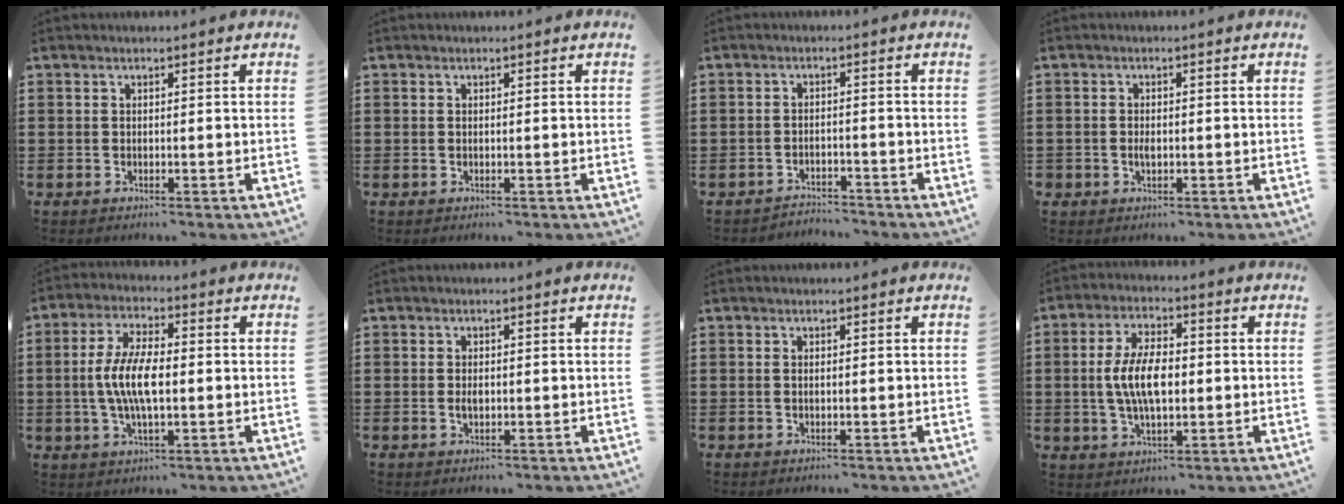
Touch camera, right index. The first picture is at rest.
{"total": 0.0}
{"total": 2.7, "force": [-2.6, 0.2, -0.3], "torque": [-0.004, 0.001, -0.059]}
{"total": 1.2, "force": [-0.3, 0.9, 0.7], "torque": [-0.015, 0.004, -0.006]}
{"total": 7.9, "force": [-0.7, 2.9, 7.4], "torque": [-0.164, -0.006, -0.021]}
{"total": 1.3, "force": [-0.1, 0.6, 1.1], "torque": [-0.022, 0.003, -0.003]}
{"total": 0.0}
{"total": 7.7, "force": [-0.2, 3.5, 6.9], "torque": [-0.146, 0.004, -0.010]}